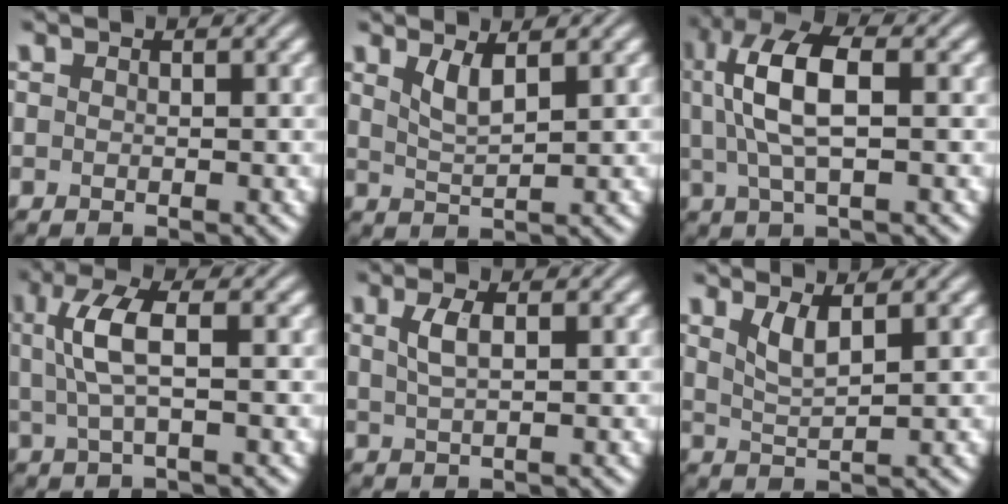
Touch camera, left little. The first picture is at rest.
{"total": 2.2, "force": [1.3, 0.6, 1.7], "torque": [-0.034, -0.007, 0.030]}
{"total": 7.0, "force": [1.3, 2.7, 6.3], "torque": [-0.133, 0.011, 0.020]}
{"total": 4.2, "force": [0.7, 1.2, 4.0], "torque": [-0.087, 0.008, 0.014]}
{"total": 2.1, "force": [0.7, 0.6, 1.9], "torque": [-0.039, 0.003, 0.014]}
{"total": 2.3, "force": [1.4, 0.6, 1.8], "torque": [-0.036, -0.007, 0.030]}